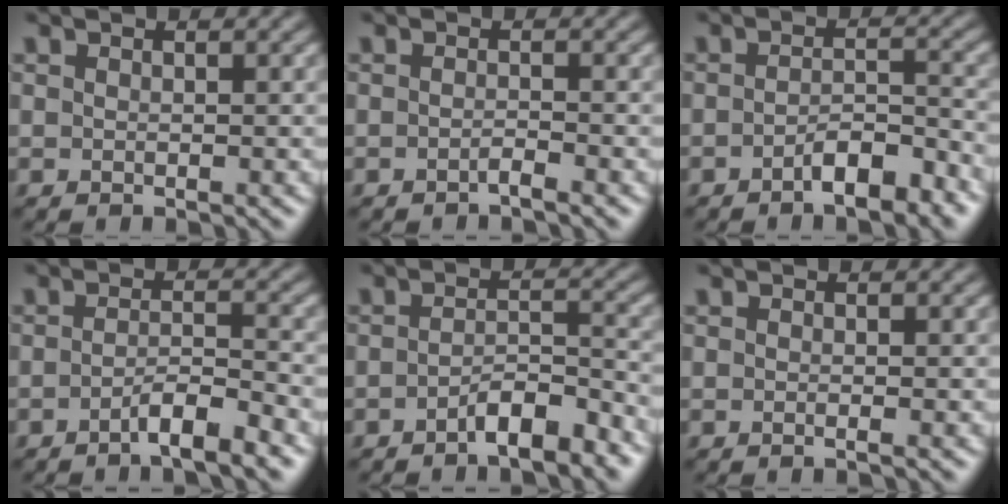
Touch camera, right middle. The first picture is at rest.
{"total": 1.0, "force": [-0.7, 0.1, 0.6], "torque": [-0.011, 0.003, -0.017]}
{"total": 3.9, "force": [-2.4, 1.1, 2.9], "torque": [-0.048, 0.006, -0.041]}
{"total": 3.4, "force": [-2.1, 0.5, 2.6], "torque": [-0.038, 0.007, -0.046]}
{"total": 4.1, "force": [-2.8, 1.0, 2.8], "torque": [-0.048, 0.006, -0.050]}
{"total": 0.9, "force": [-0.3, 0.3, 0.8], "torque": [-0.010, -0.008, -0.009]}